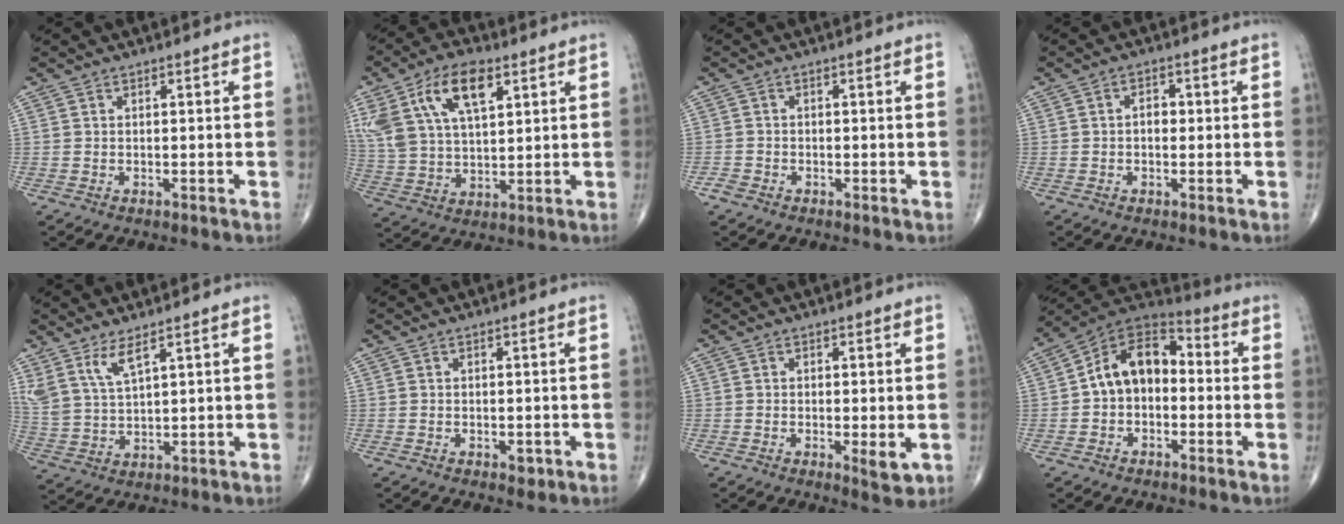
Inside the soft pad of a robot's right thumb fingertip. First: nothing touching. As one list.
[{"total": 16.7, "force": [7.5, 8.3, 12.3], "torque": [-0.239, -0.007, 0.144]}, {"total": 1.3, "force": [-1.0, 0.8, 0.4], "torque": [-0.007, 0.001, -0.023]}, {"total": 2.5, "force": [0.0, 1.7, 1.8], "torque": [-0.022, 0.009, -0.004]}, {"total": 6.4, "force": [4.2, 1.6, 4.5], "torque": [-0.099, -0.025, 0.096]}, {"total": 1.4, "force": [-0.6, 0.8, 0.9], "torque": [-0.006, 0.000, -0.006]}, {"total": 3.2, "force": [-0.6, 1.0, 3.0], "torque": [-0.048, -0.011, -0.011]}, {"total": 12.2, "force": [-0.5, 8.5, 8.8], "torque": [-0.117, 0.045, -0.027]}]